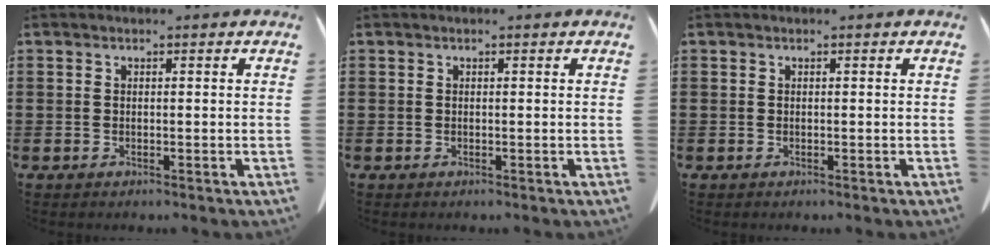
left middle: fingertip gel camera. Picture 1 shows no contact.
{"total": 0.0}
{"total": 0.0}